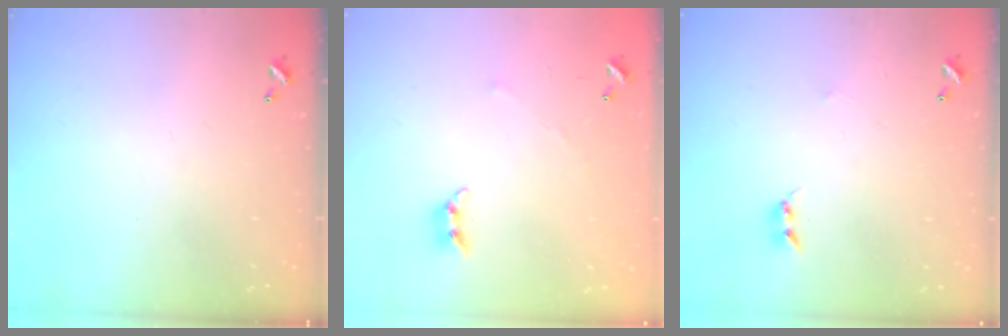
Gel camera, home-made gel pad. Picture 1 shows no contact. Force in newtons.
{"total": 4.8, "press": 4.8, "slide": 0.8}
{"total": 2.5, "press": 2.5, "slide": 0.4}